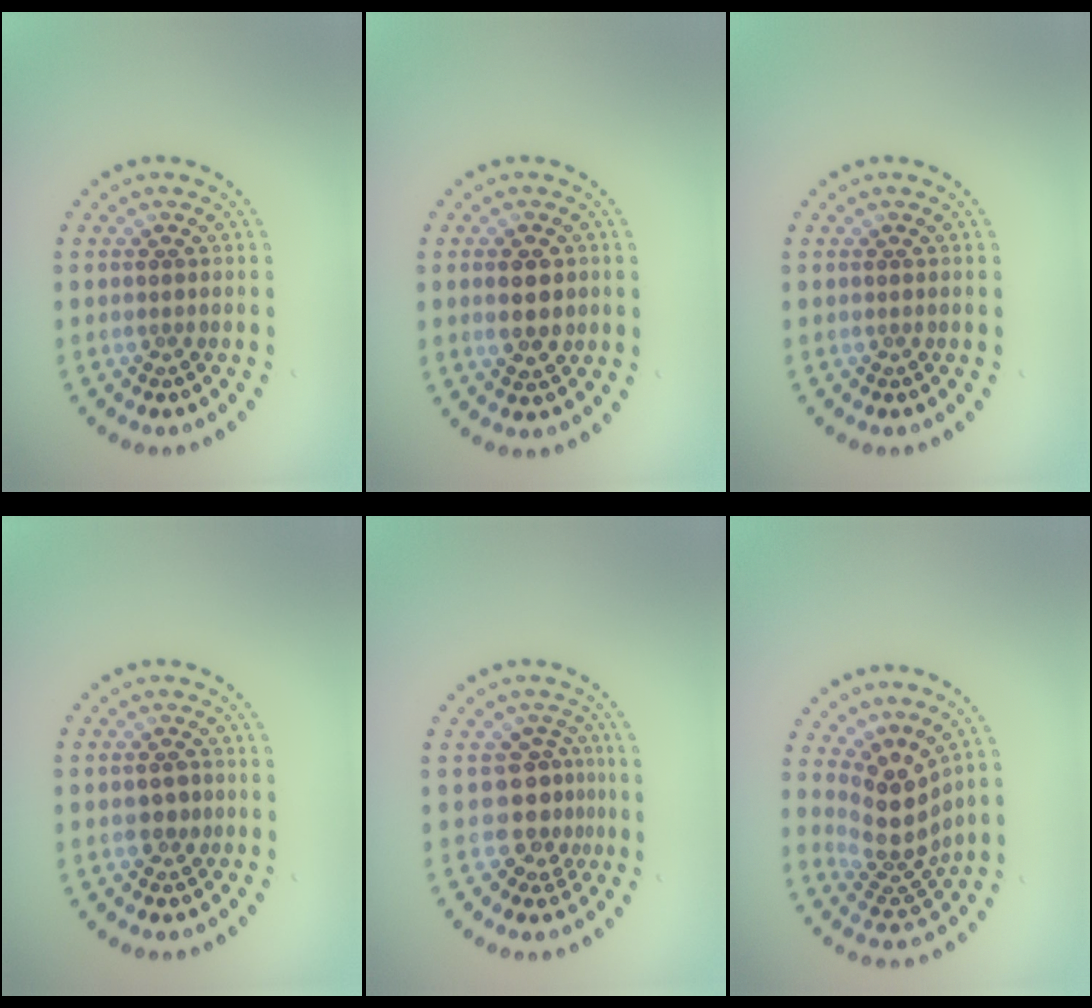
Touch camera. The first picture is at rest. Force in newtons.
{"total": 3.0, "press": 3.0, "slide": 0.3}
{"total": 0.0}
{"total": 1.6, "press": 1.6, "slide": 0.3}
{"total": 3.0, "press": 2.3, "slide": 1.9}
{"total": 4.0, "press": 2.7, "slide": 2.9}